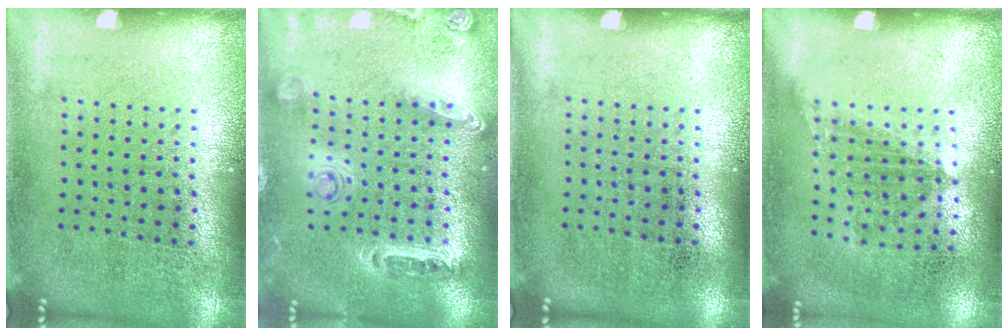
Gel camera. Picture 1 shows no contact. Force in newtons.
{"total": 1.4, "press": 1.3, "slide": 0.3}
{"total": 0.0}
{"total": 1.1, "press": 0.8, "slide": 0.7}